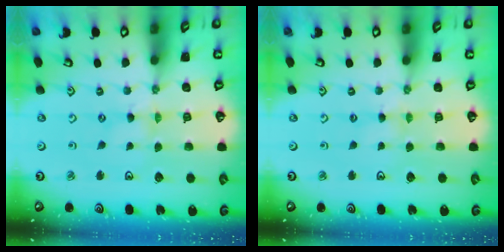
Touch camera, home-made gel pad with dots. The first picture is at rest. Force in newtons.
{"total": 1.3, "press": 1.2, "slide": 0.3}